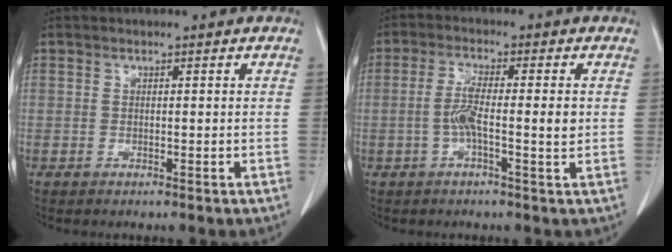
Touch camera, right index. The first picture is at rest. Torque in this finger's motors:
{"motor_torque": [0.24, 0.02, 0.16, 0.06]}